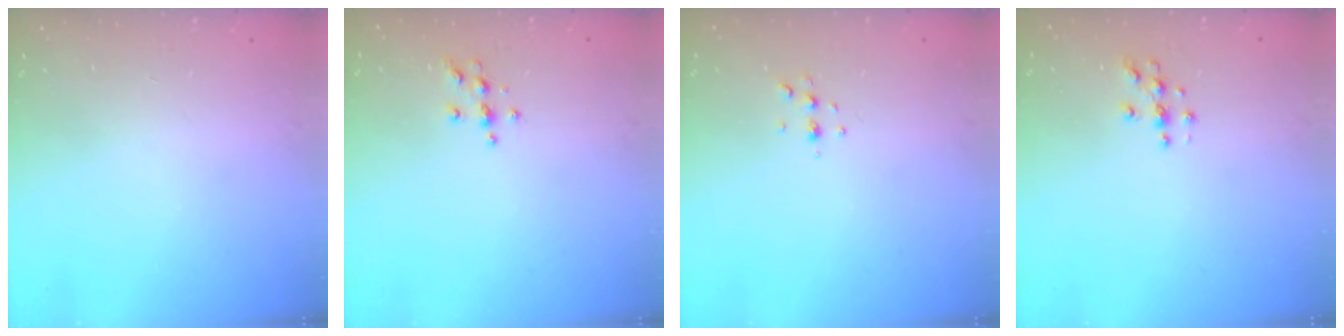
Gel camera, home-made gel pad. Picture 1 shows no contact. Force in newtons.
{"total": 4.8, "press": 4.8, "slide": 0.6}
{"total": 3.7, "press": 3.6, "slide": 0.7}
{"total": 3.8, "press": 3.8, "slide": 0.5}